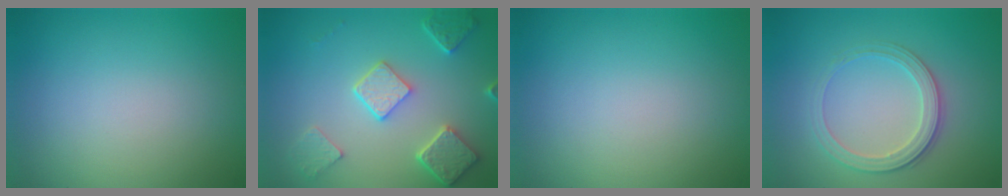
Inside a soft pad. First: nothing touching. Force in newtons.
{"total": 4.8, "press": 3.9, "slide": 2.9}
{"total": 0.0}
{"total": 2.8, "press": 2.7, "slide": 0.8}